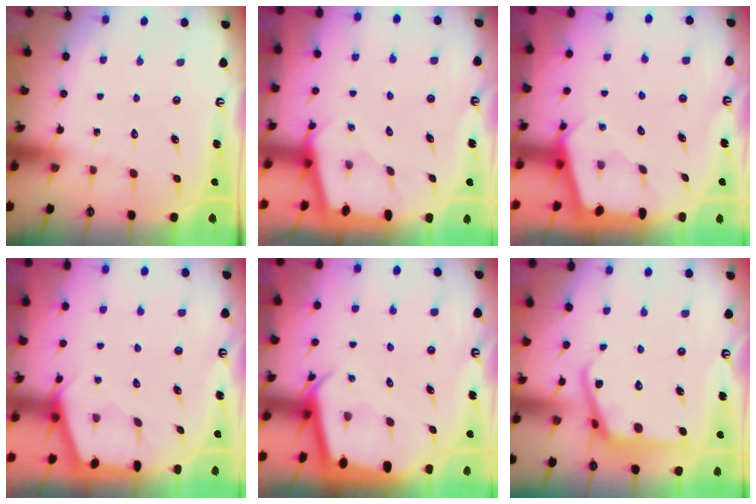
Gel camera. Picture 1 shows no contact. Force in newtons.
{"total": 1.5, "press": 1.5, "slide": 0.2}
{"total": 2.6, "press": 2.6, "slide": 0.3}
{"total": 2.4, "press": 2.4, "slide": 0.4}
{"total": 2.4, "press": 2.4, "slide": 0.2}
{"total": 10.5, "press": 10.5, "slide": 0.3}